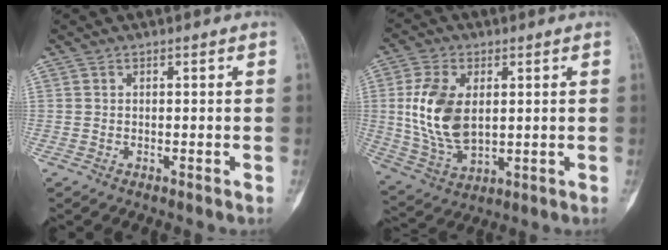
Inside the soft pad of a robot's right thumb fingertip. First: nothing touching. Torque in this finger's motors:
{"motor_torque": [-0.32, 1.25, 0.60, -0.23, 0.04]}